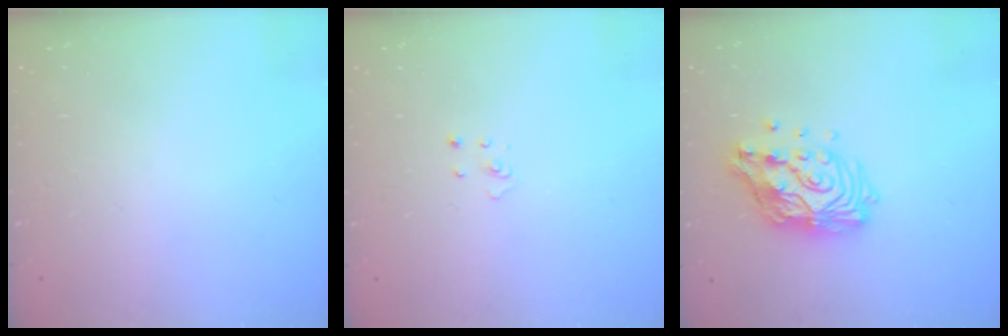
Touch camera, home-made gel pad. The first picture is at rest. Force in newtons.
{"total": 2.2, "press": 2.2, "slide": 0.2}
{"total": 15.3, "press": 15.2, "slide": 1.2}